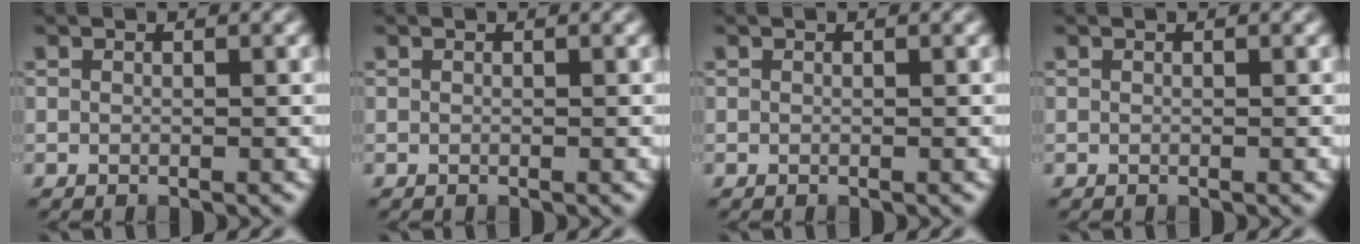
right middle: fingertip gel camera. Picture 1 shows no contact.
{"total": 0.0}
{"total": 0.0}
{"total": 0.0}